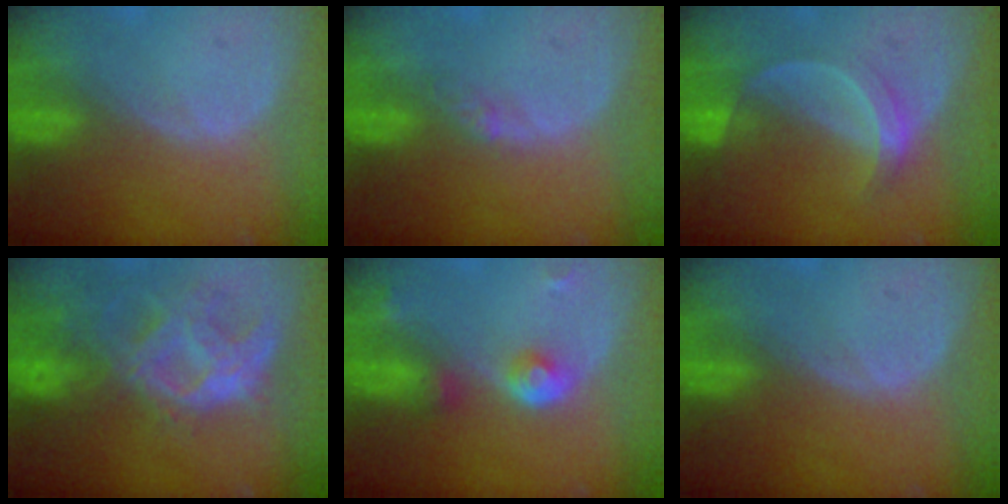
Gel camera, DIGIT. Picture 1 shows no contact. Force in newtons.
{"total": 2.2, "press": 1.7, "slide": 1.3}
{"total": 5.2, "press": 4.7, "slide": 2.2}
{"total": 10.5, "press": 9.2, "slide": 5.1}
{"total": 4.1, "press": 4.1, "slide": 0.6}
{"total": 0.0}